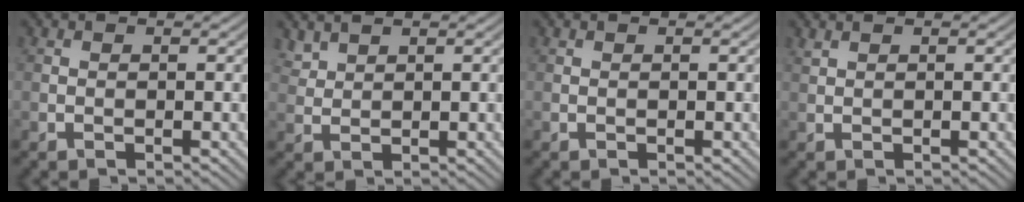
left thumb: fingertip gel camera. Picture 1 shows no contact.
{"total": 2.0, "force": [1.8, 0.7, 0.7], "torque": [-0.021, 0.004, 0.046]}
{"total": 0.0}
{"total": 0.7, "force": [0.6, 0.1, 0.3], "torque": [-0.010, 0.005, 0.014]}